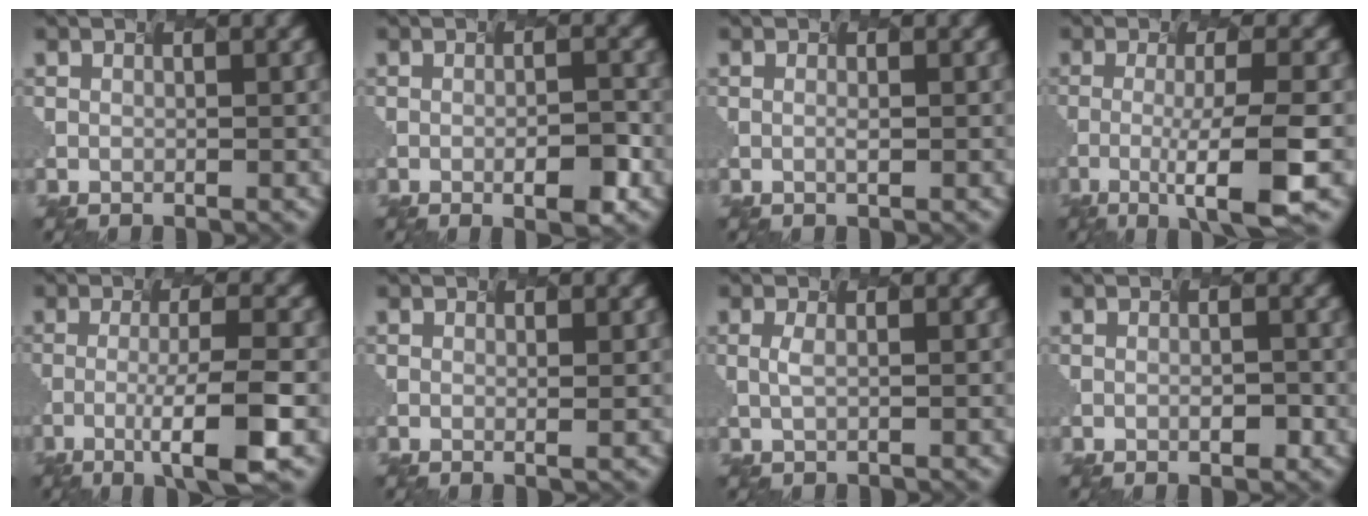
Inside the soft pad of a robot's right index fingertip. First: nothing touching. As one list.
[{"total": 2.6, "force": [-1.6, -0.2, 2.0], "torque": [-0.047, -0.005, 0.006]}, {"total": 0.7, "force": [-0.4, -0.5, -0.1], "torque": [-0.016, -0.004, 0.003]}, {"total": 6.4, "force": [-2.6, 0.4, 5.8], "torque": [-0.097, -0.009, -0.022]}, {"total": 5.6, "force": [-2.5, 0.3, 5.1], "torque": [-0.090, -0.007, -0.021]}, {"total": 0.6, "force": [-0.1, -0.1, 0.6], "torque": [-0.011, 0.001, 0.005]}, {"total": 0.9, "force": [-0.7, -0.6, -0.2], "torque": [-0.021, -0.004, 0.014]}, {"total": 1.1, "force": [-0.9, -0.6, 0.3], "torque": [-0.023, -0.003, 0.014]}]